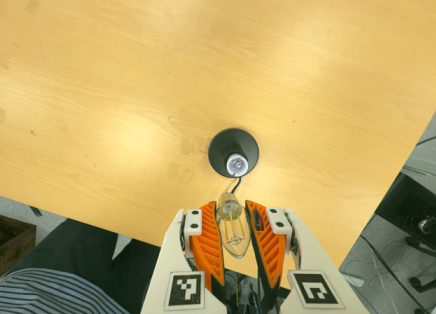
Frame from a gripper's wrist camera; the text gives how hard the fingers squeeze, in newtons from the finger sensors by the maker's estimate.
{"total": 21.6, "left": 23.4, "right": 19.8}